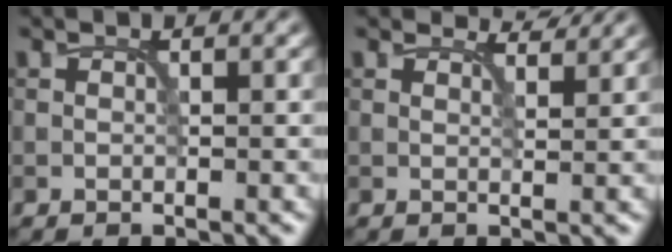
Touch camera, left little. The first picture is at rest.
{"total": 2.4, "force": [2.3, 0.3, 0.8], "torque": [-0.017, -0.004, 0.030]}